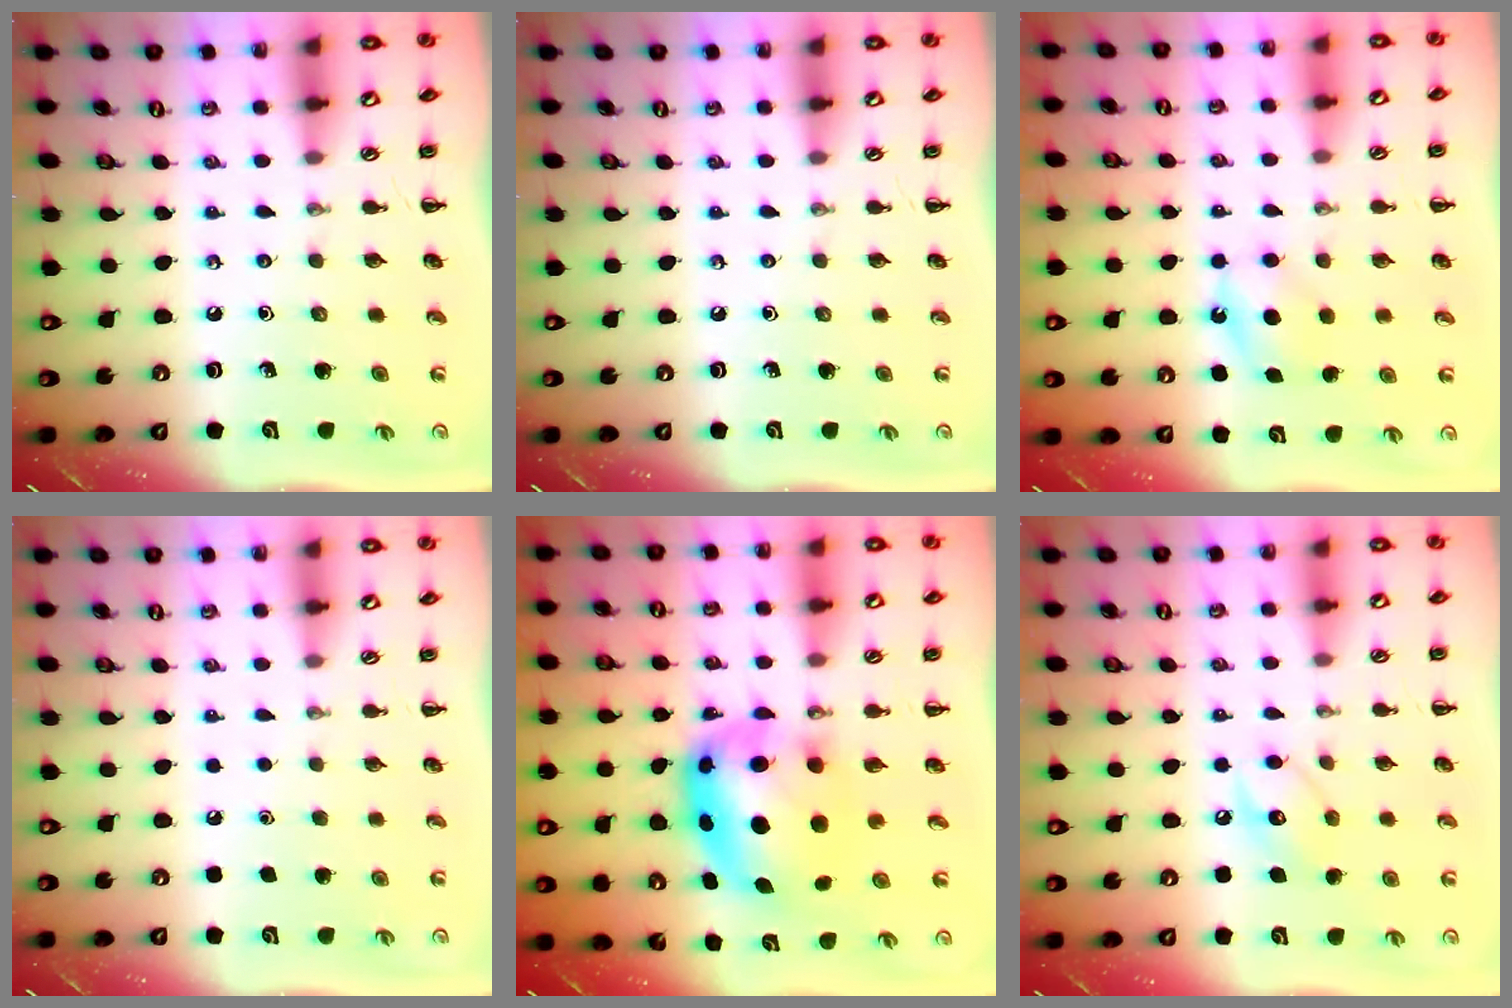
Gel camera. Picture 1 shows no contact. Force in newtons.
{"total": 0.0}
{"total": 5.7, "press": 5.5, "slide": 1.5}
{"total": 1.8, "press": 1.7, "slide": 0.1}
{"total": 9.5, "press": 9.1, "slide": 2.8}
{"total": 8.9, "press": 8.9, "slide": 1.0}